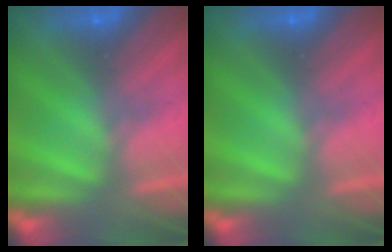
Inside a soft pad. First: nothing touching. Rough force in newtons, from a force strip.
{"total": 0.0}